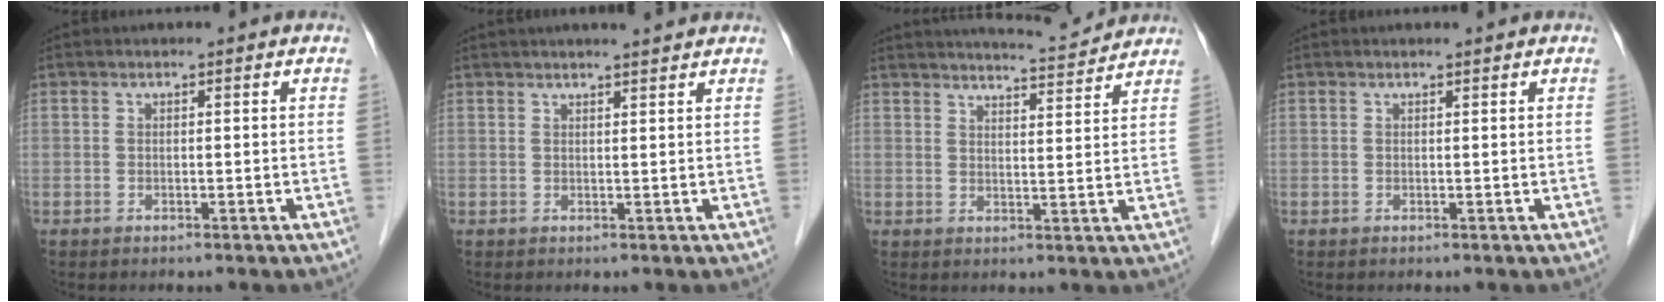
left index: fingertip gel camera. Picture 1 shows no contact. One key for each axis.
{"total": 4.9, "fx": 4.4, "fy": 0.1, "fz": 2.2, "tx": -0.032, "ty": 0.018, "tz": 0.056}
{"total": 8.3, "fx": 8.1, "fy": 0.1, "fz": 1.8, "tx": -0.035, "ty": 0.004, "tz": 0.111}
{"total": 0.7, "fx": 0.6, "fy": -0.1, "fz": 0.3, "tx": -0.007, "ty": 0.003, "tz": 0.011}